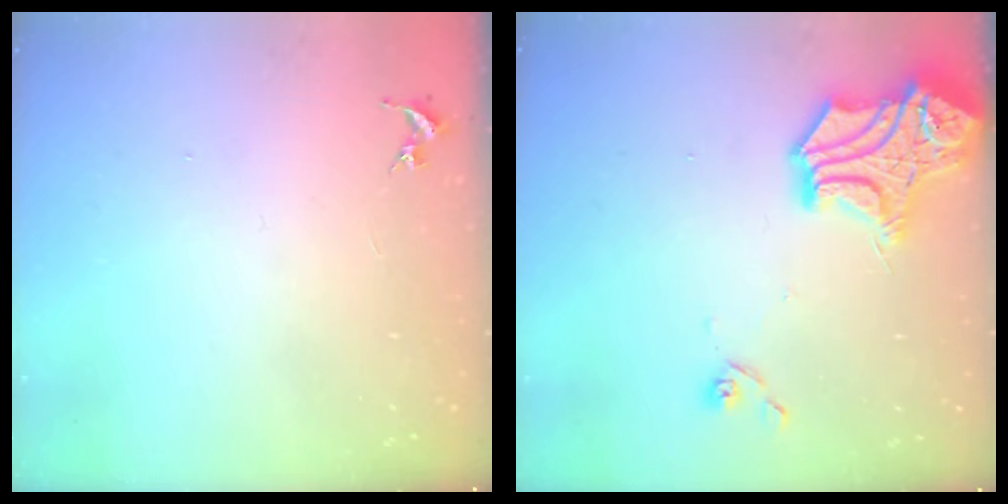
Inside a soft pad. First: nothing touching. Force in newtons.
{"total": 16.7, "press": 16.6, "slide": 2.0}